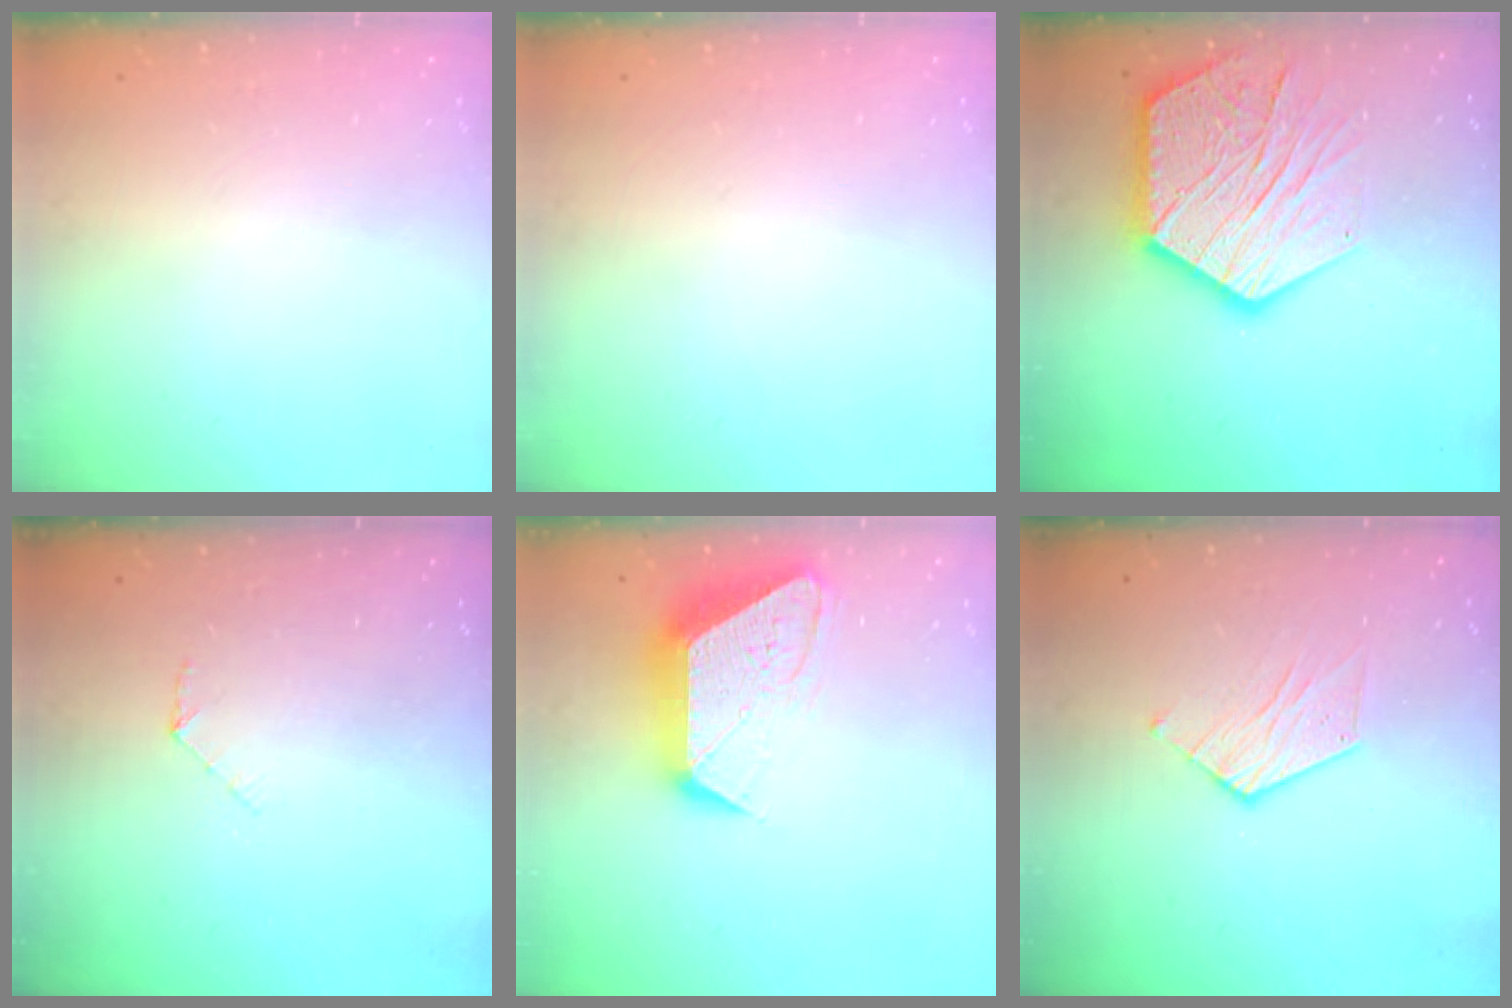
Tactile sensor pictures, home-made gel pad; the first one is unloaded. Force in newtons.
{"total": 0.0}
{"total": 21.4, "press": 21.4, "slide": 1.7}
{"total": 4.4, "press": 4.4, "slide": 0.4}
{"total": 13.9, "press": 13.9, "slide": 0.9}
{"total": 7.3, "press": 7.3, "slide": 0.2}